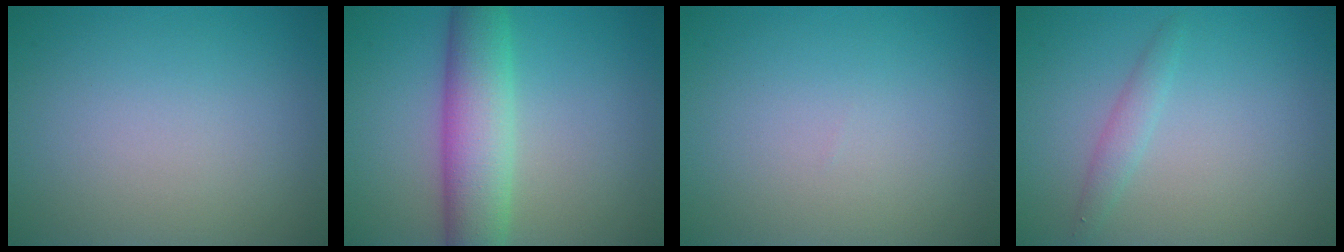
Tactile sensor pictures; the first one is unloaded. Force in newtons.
{"total": 6.5, "press": 6.5, "slide": 0.2}
{"total": 0.0}
{"total": 1.4, "press": 1.4, "slide": 0.0}